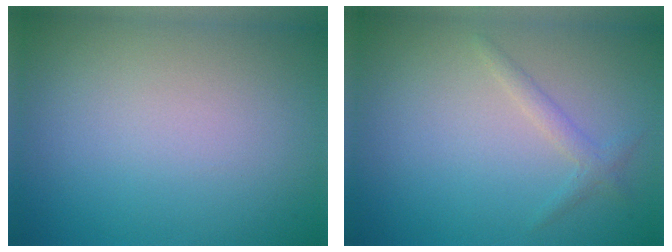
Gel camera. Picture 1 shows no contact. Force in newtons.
{"total": 1.3, "press": 1.3, "slide": 0.0}